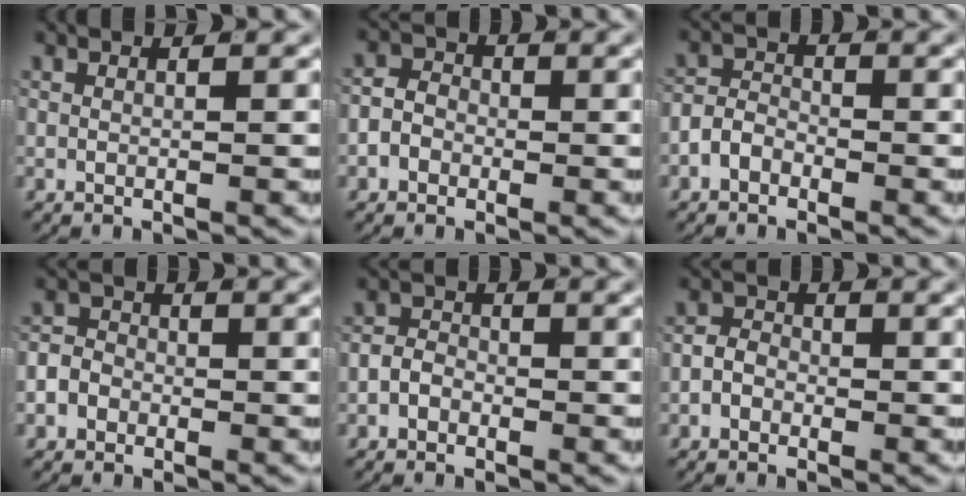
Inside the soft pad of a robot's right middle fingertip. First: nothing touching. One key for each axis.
{"total": 2.8, "fx": -0.9, "fy": 2.4, "fz": 1.1, "tx": -0.010, "ty": 0.001, "tz": -0.022}
{"total": 2.5, "fx": -1.3, "fy": 1.9, "fz": 1.0, "tx": -0.010, "ty": 0.001, "tz": -0.028}
{"total": 3.4, "fx": -1.0, "fy": 3.0, "fz": 1.2, "tx": -0.020, "ty": 0.002, "tz": -0.026}
{"total": 1.9, "fx": -0.9, "fy": 1.5, "fz": 0.7, "tx": -0.008, "ty": 0.001, "tz": -0.020}
{"total": 1.9, "fx": -0.8, "fy": 1.6, "fz": 0.8, "tx": -0.007, "ty": -0.001, "tz": -0.019}